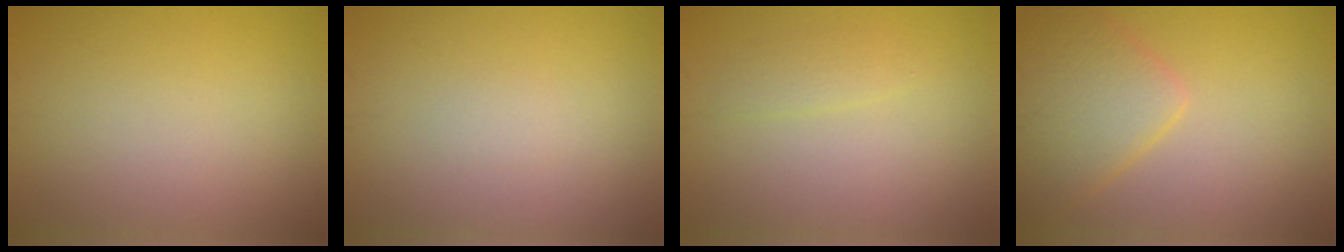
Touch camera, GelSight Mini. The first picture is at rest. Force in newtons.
{"total": 0.6, "press": 0.6, "slide": 0.0}
{"total": 1.2, "press": 1.2, "slide": 0.1}
{"total": 5.4, "press": 5.4, "slide": 0.3}